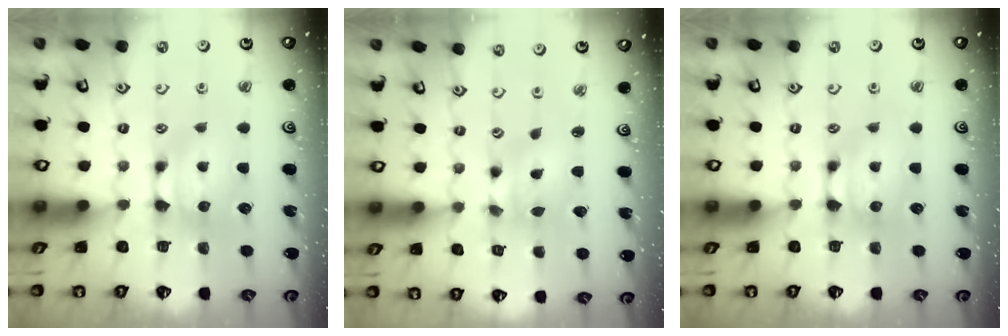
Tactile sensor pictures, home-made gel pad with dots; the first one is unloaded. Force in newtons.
{"total": 1.4, "press": 0.4, "slide": 1.4}
{"total": 0.5, "press": 0.3, "slide": 0.4}